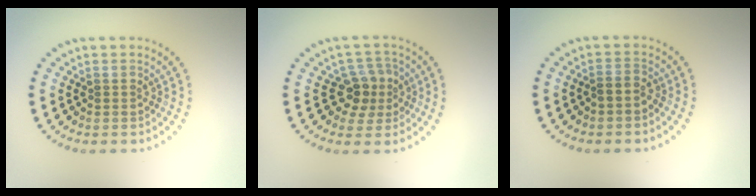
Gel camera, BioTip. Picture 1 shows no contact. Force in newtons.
{"total": 2.9, "press": 2.5, "slide": 1.4}
{"total": 0.9, "press": 0.7, "slide": 0.6}